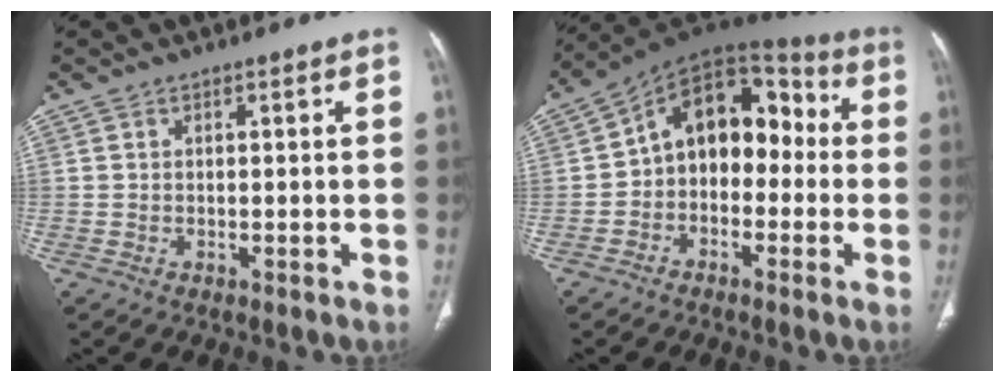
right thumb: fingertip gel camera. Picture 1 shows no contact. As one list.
[{"total": 14.1, "force": [-0.8, 9.7, 10.1], "torque": [-0.107, 0.055, -0.031]}]